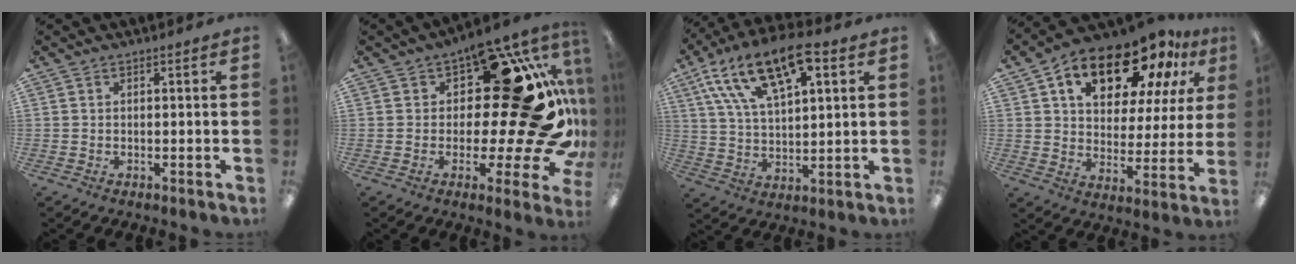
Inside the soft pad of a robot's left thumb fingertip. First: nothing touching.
{"total": 26.6, "force": [5.1, 10.6, 23.9], "torque": [-0.318, -0.060, 0.091]}
{"total": 17.3, "force": [10.2, 7.4, 11.9], "torque": [-0.224, -0.033, 0.175]}
{"total": 19.6, "force": [12.3, 9.9, 11.6], "torque": [-0.183, -0.060, 0.207]}